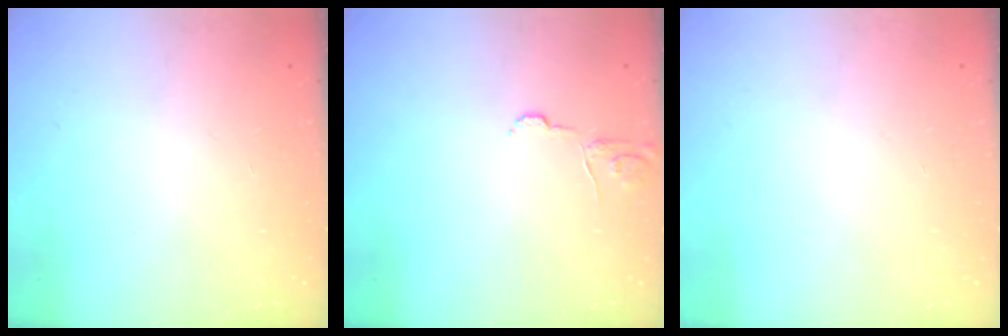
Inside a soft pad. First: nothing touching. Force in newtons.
{"total": 6.0, "press": 6.0, "slide": 0.4}
{"total": 0.0}